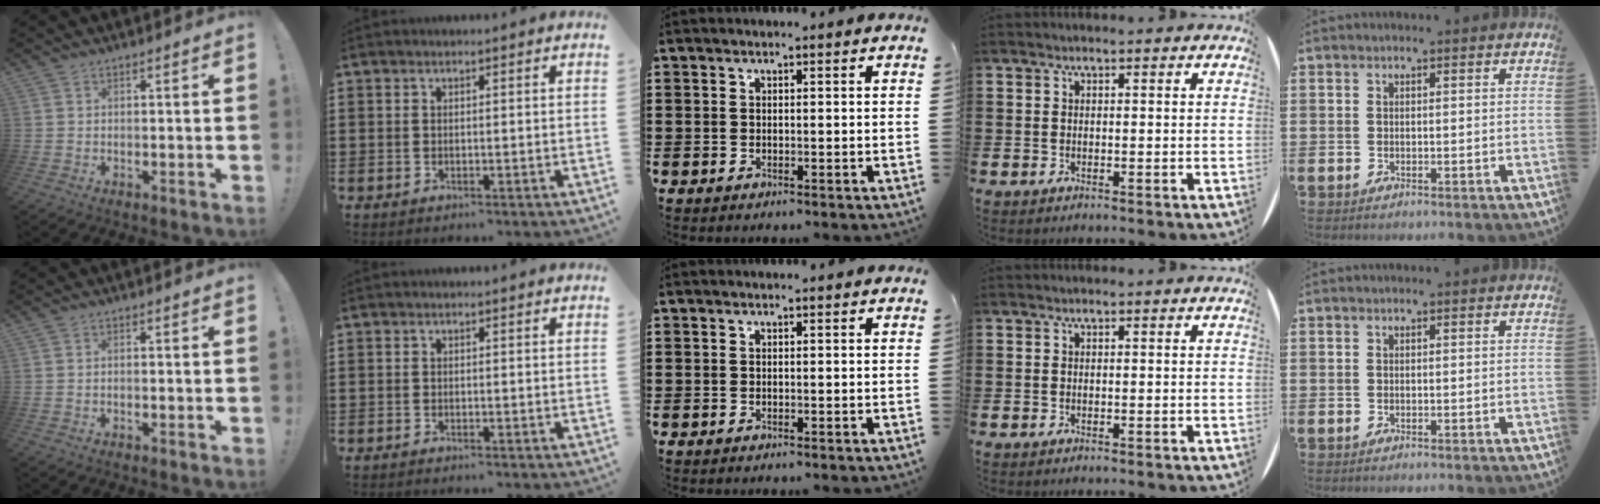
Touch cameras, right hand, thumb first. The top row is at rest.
{"thumb": {"total": 0.7, "force": [-0.5, 0.1, 0.4], "torque": [-0.016, 0.003, -0.007]}, "index": {"total": 0.5, "force": [-0.5, 0.0, 0.1], "torque": [-0.003, -0.002, -0.010]}}